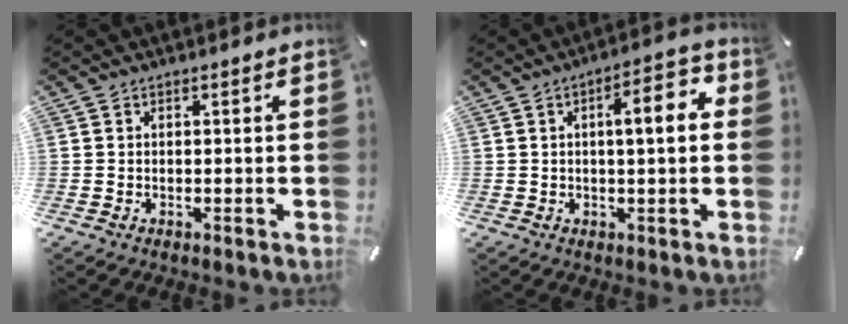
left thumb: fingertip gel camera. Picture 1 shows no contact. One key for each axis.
{"total": 7.9, "fx": 1.6, "fy": 2.2, "fz": 7.4, "tx": -0.111, "ty": -0.001, "tz": 0.017}